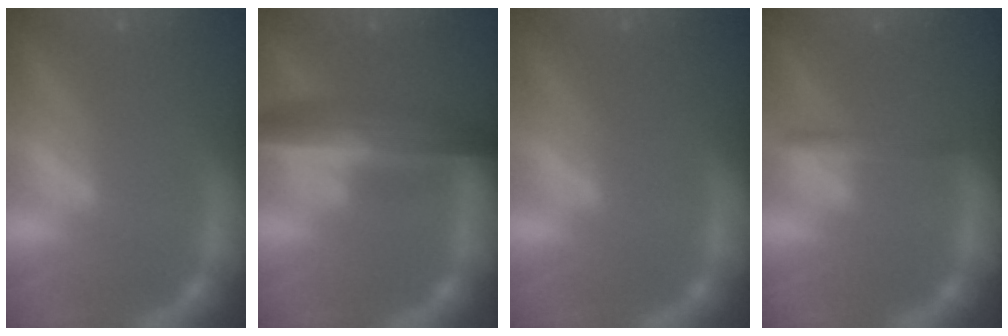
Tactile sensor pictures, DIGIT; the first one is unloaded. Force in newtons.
{"total": 7.5}
{"total": 0.0}
{"total": 1.9}